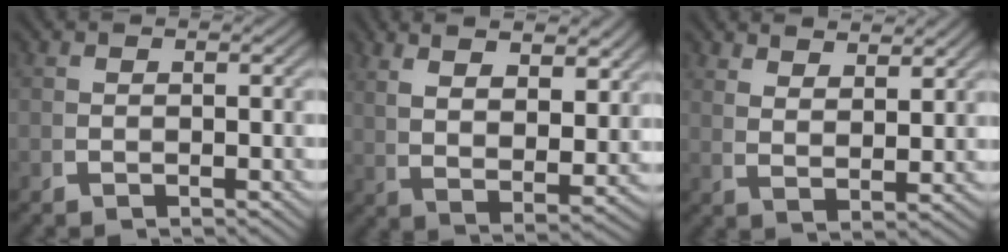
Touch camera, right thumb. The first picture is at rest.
{"total": 6.6, "force": [3.1, 2.8, 5.1], "torque": [-0.085, -0.006, 0.060]}
{"total": 3.3, "force": [3.0, 0.0, 1.4], "torque": [-0.018, 0.002, 0.062]}